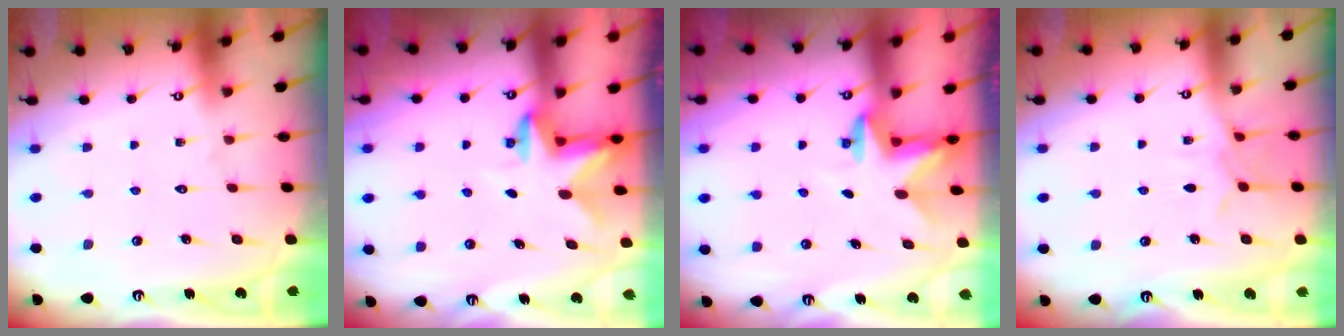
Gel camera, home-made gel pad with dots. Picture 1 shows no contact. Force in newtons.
{"total": 2.8, "press": 2.7, "slide": 0.5}
{"total": 2.5, "press": 2.5, "slide": 0.4}
{"total": 6.6, "press": 6.6, "slide": 0.7}